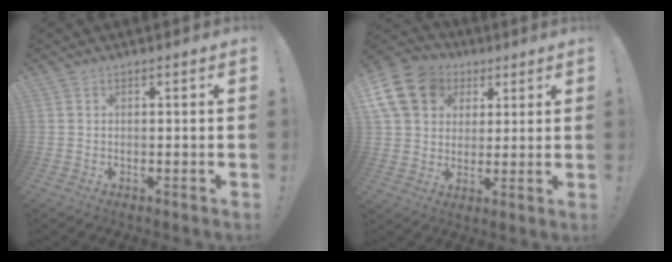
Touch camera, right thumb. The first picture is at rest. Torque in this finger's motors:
{"motor_torque": [0.44, 0.77, 1.40, 0.45, 0.10]}